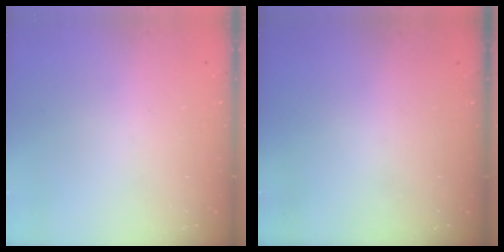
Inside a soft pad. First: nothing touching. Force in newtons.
{"total": 0.0}